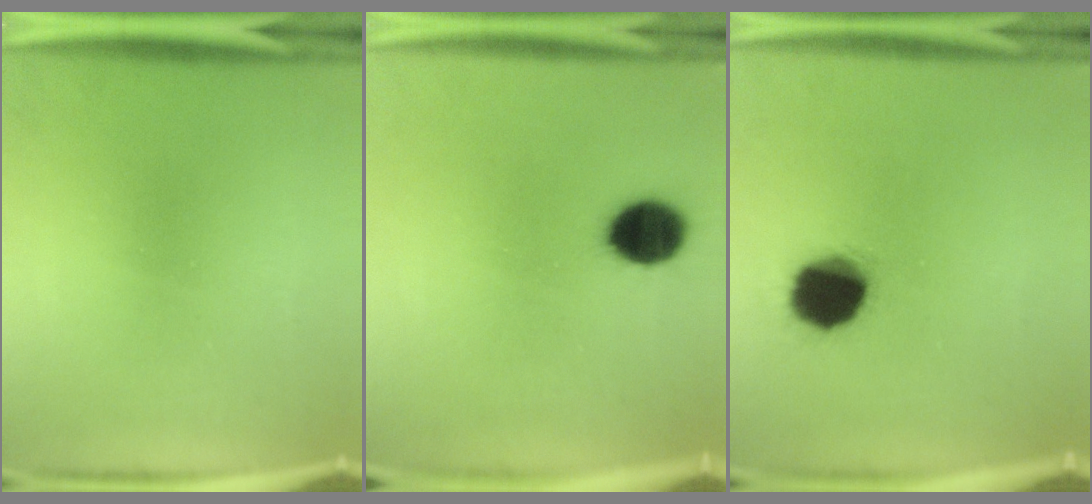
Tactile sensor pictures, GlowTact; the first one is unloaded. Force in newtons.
{"total": 9.3}
{"total": 14.2}